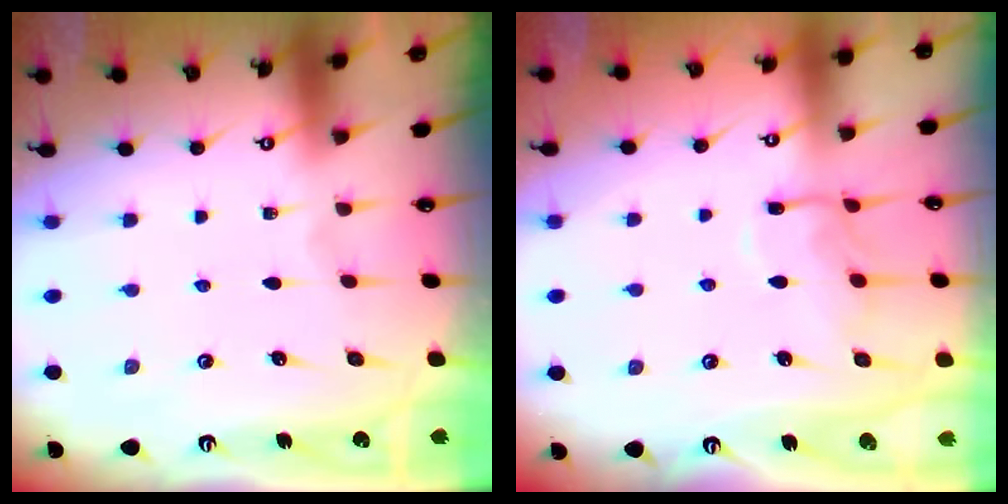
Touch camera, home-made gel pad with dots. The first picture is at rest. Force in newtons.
{"total": 9.0, "press": 9.0, "slide": 0.6}